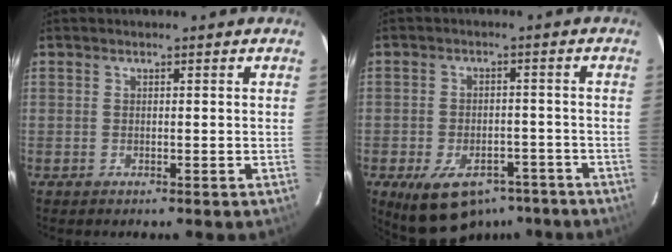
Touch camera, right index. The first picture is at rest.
{"total": 13.2, "force": [-8.5, 7.6, 6.8], "torque": [-0.141, -0.002, -0.113]}